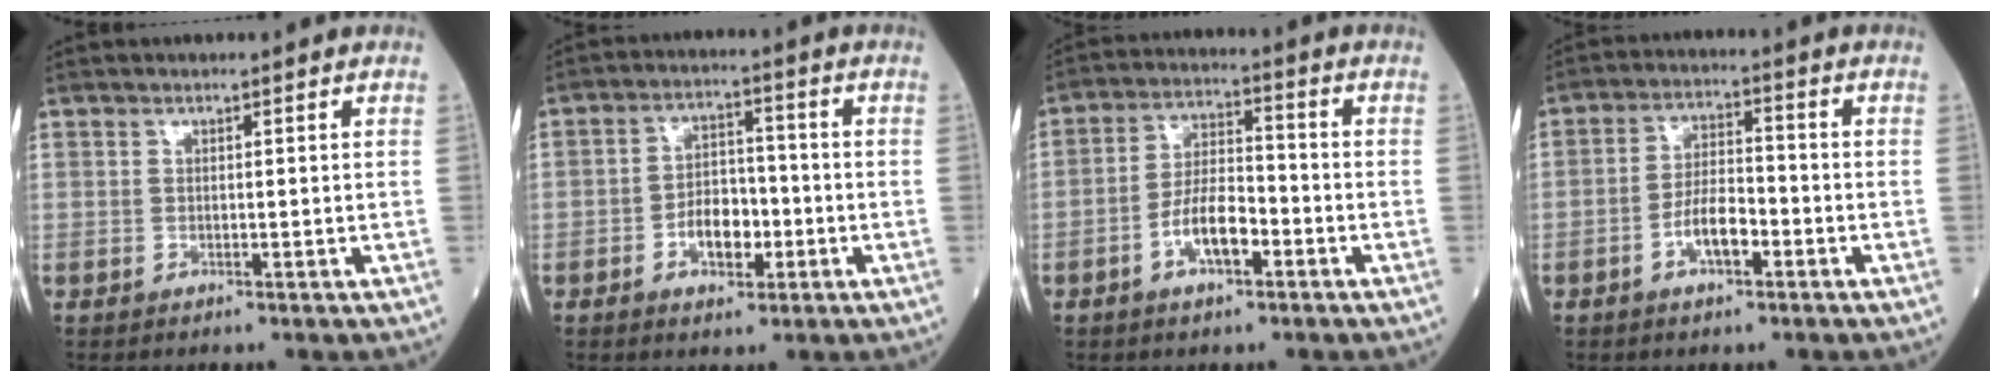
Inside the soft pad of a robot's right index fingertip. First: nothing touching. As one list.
[{"total": 6.1, "force": [-2.0, 3.5, 4.6], "torque": [-0.081, 0.012, -0.030]}, {"total": 7.4, "force": [-3.1, 2.7, 6.1], "torque": [-0.119, 0.012, -0.055]}, {"total": 5.9, "force": [-2.5, 2.2, 4.9], "torque": [-0.095, 0.011, -0.043]}]